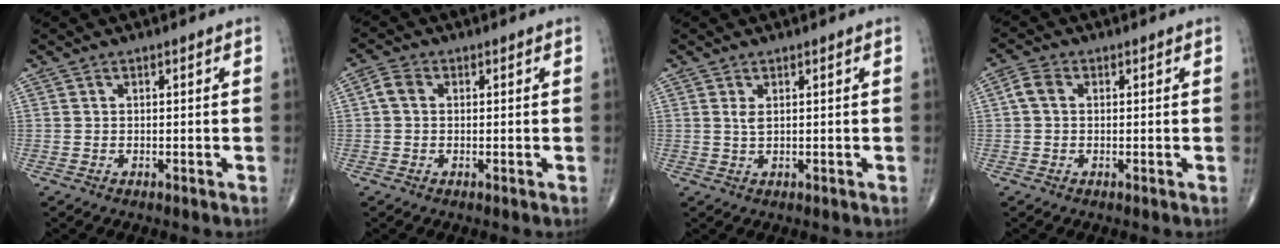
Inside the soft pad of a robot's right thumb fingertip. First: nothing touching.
{"total": 2.9, "force": [0.3, 2.2, 1.8], "torque": [-0.037, 0.011, 0.002]}
{"total": 1.3, "force": [0.4, 0.4, 1.1], "torque": [-0.023, -0.001, 0.013]}
{"total": 3.0, "force": [0.3, 2.2, 2.0], "torque": [-0.043, 0.012, 0.003]}